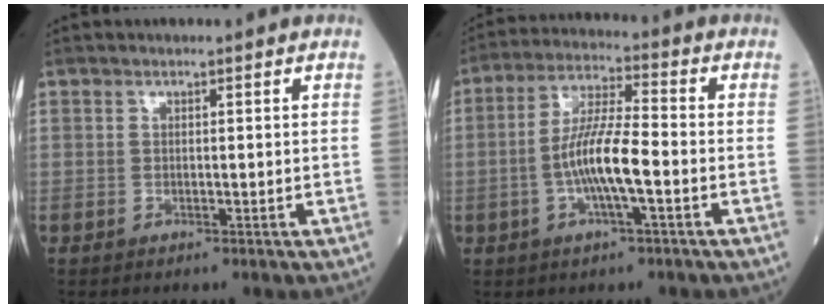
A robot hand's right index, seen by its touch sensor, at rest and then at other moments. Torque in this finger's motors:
{"motor_torque": [1.43, -0.52, 0.73, 0.19]}